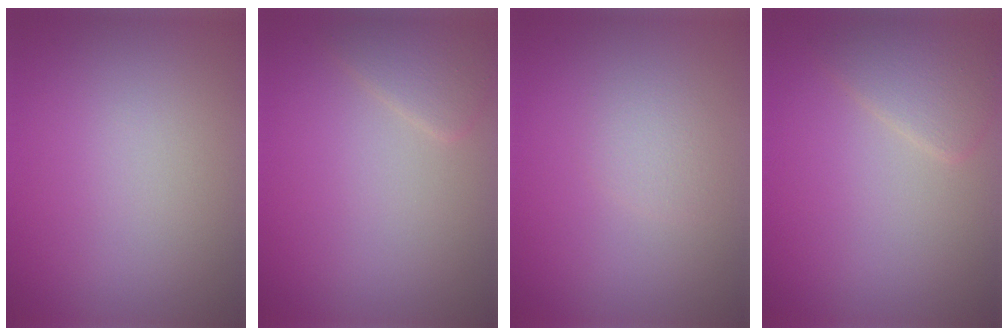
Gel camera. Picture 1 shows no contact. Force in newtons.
{"total": 1.8, "press": 1.8, "slide": 0.1}
{"total": 1.3, "press": 1.3, "slide": 0.2}
{"total": 2.5, "press": 2.5, "slide": 0.0}